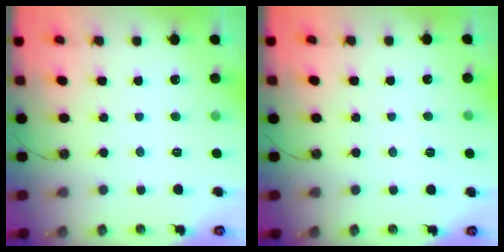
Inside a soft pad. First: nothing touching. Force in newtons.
{"total": 3.9, "press": 2.3, "slide": 3.2}